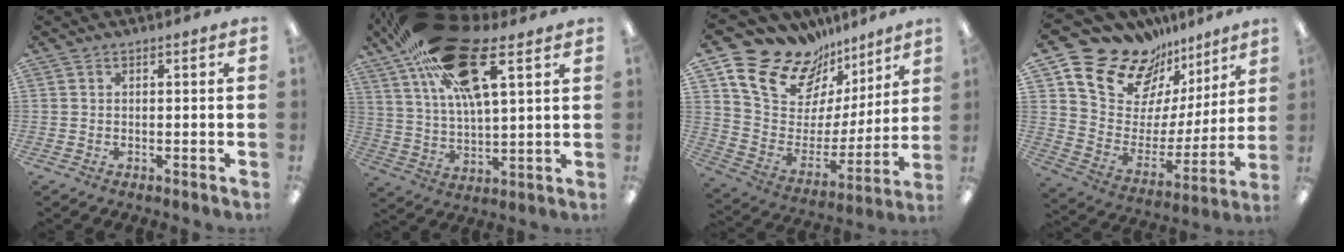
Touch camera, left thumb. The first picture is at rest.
{"total": 26.4, "force": [13.7, 10.8, 19.9], "torque": [-0.354, -0.037, 0.230]}
{"total": 17.3, "force": [12.8, 10.5, 5.2], "torque": [-0.111, -0.099, 0.237]}
{"total": 16.9, "force": [13.3, 9.7, 4.0], "torque": [-0.097, -0.110, 0.243]}